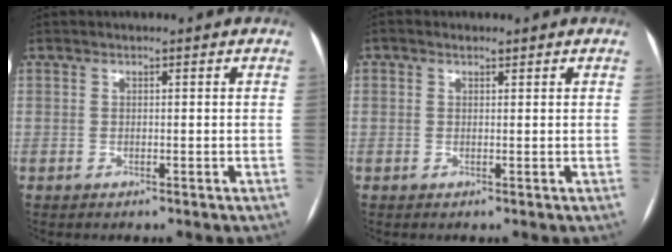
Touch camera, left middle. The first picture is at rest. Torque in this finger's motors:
{"motor_torque": [0.07, -0.45, 0.09, 0.04]}